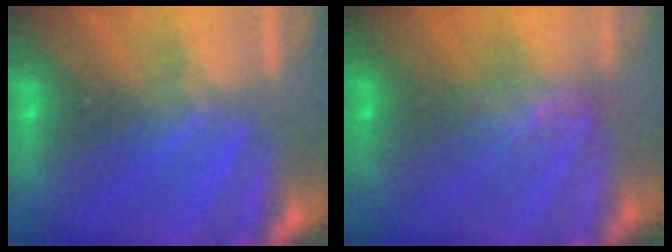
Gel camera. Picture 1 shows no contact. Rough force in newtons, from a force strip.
{"total": 4.5}